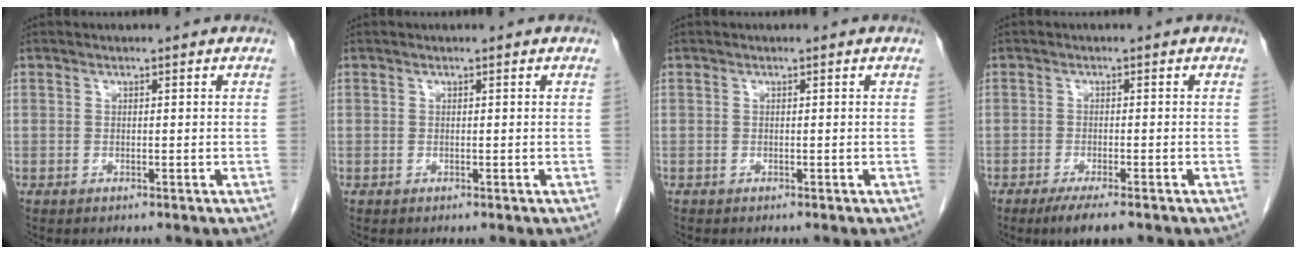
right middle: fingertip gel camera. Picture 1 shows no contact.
{"total": 0.0}
{"total": 0.0}
{"total": 4.9, "force": [-3.5, 0.6, 3.4], "torque": [-0.052, -0.012, -0.052]}